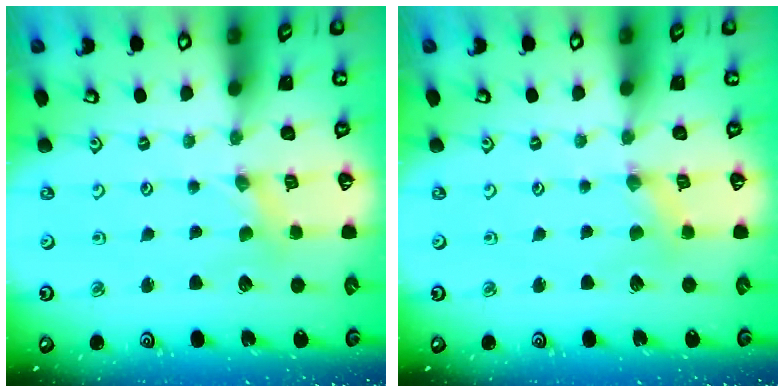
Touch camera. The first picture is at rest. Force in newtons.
{"total": 1.3, "press": 1.3, "slide": 0.3}